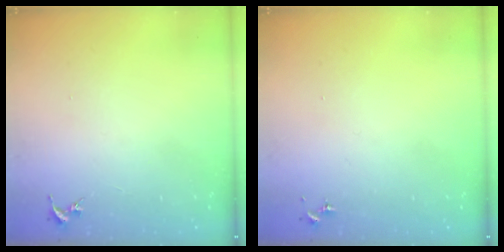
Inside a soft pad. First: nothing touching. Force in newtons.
{"total": 0.0}